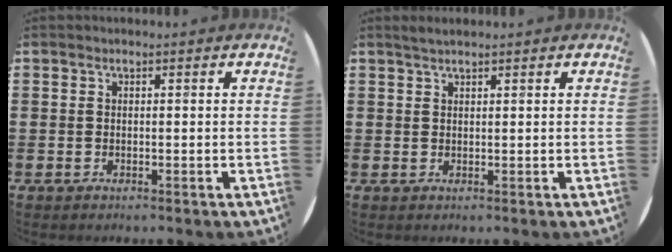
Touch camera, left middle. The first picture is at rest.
{"total": 1.2, "force": [1.1, 0.0, 0.5], "torque": [-0.010, 0.001, 0.020]}